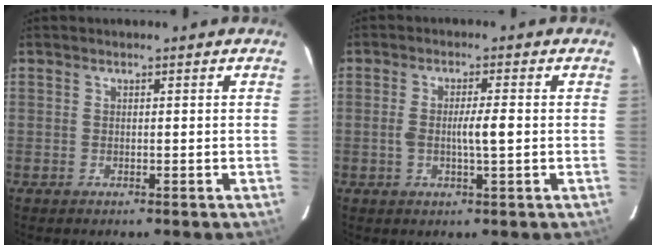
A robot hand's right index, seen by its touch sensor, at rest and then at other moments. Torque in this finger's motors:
{"motor_torque": [0.07, 0.01, 0.11, 0.04]}